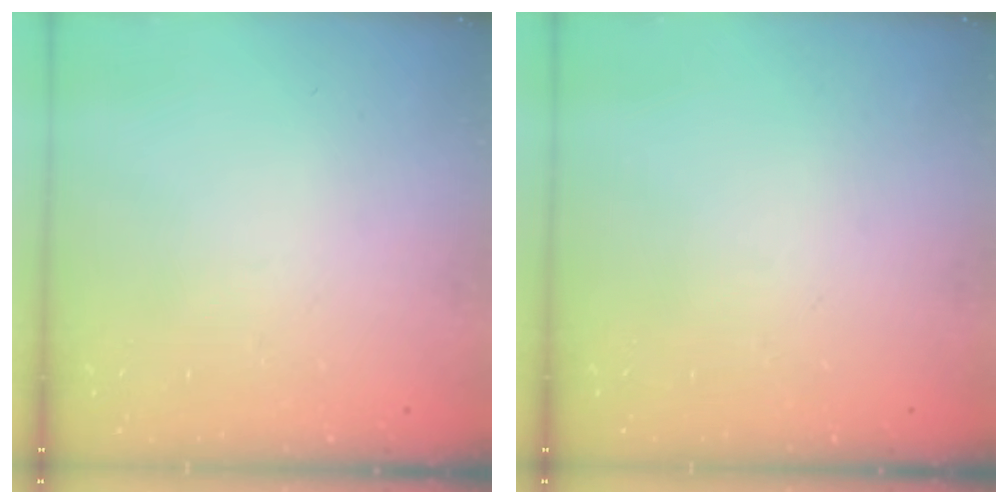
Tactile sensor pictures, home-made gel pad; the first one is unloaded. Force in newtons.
{"total": 0.0}